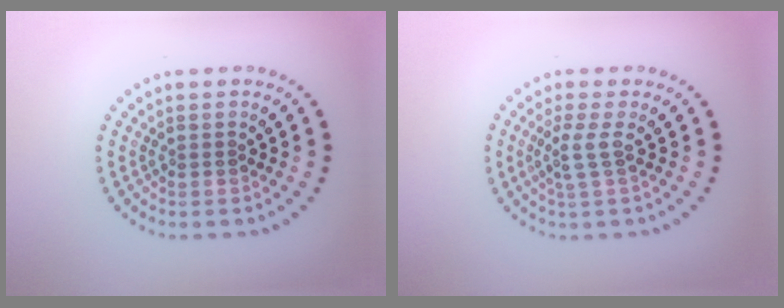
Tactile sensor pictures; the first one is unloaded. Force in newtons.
{"total": 1.8, "press": 1.4, "slide": 1.2}